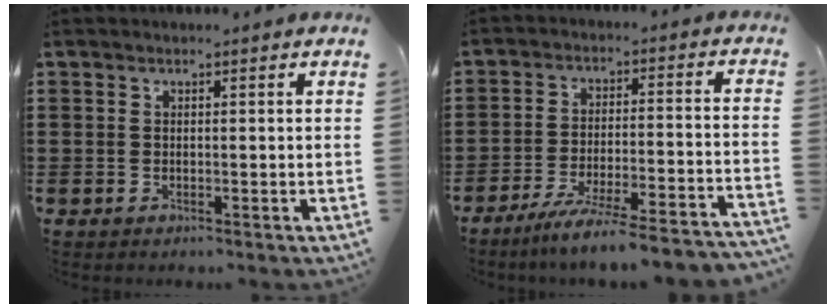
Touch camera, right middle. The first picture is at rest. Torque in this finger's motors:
{"motor_torque": [1.46, -0.68, 0.24, 0.10]}